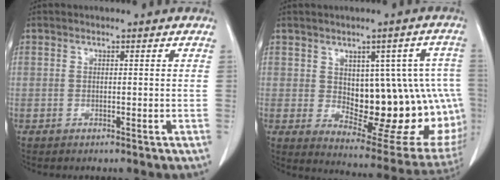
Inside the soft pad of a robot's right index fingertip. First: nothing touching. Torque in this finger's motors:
{"motor_torque": [1.34, 0.15, 0.31, 0.06]}